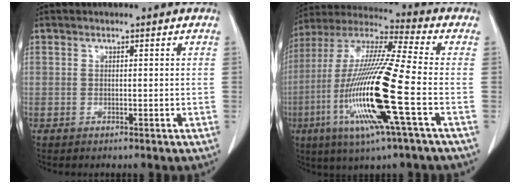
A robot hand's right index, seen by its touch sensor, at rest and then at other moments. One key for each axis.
{"total": 19.7, "fx": -5.6, "fy": 0.3, "fz": 18.9, "tx": -0.401, "ty": -0.023, "tz": -0.116}